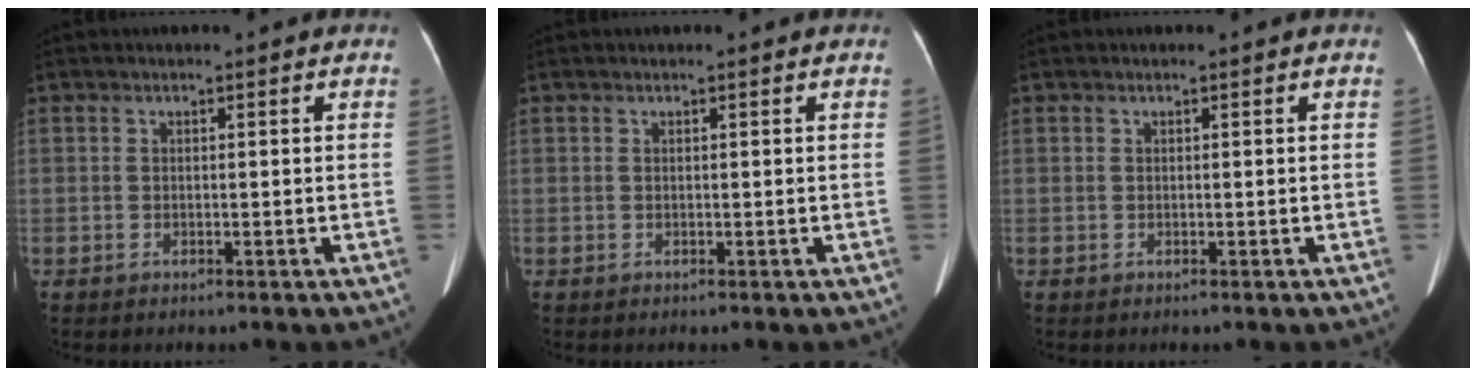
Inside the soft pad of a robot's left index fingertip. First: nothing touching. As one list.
[{"total": 0.0}, {"total": 0.0}]